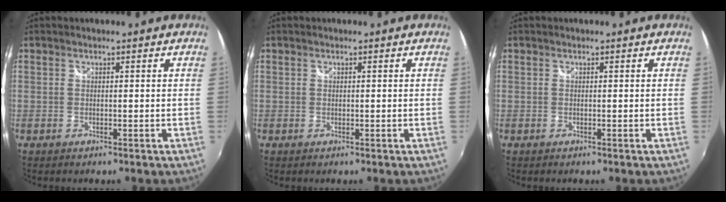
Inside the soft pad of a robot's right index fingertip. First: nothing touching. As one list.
[{"total": 0.0}, {"total": 0.0}]